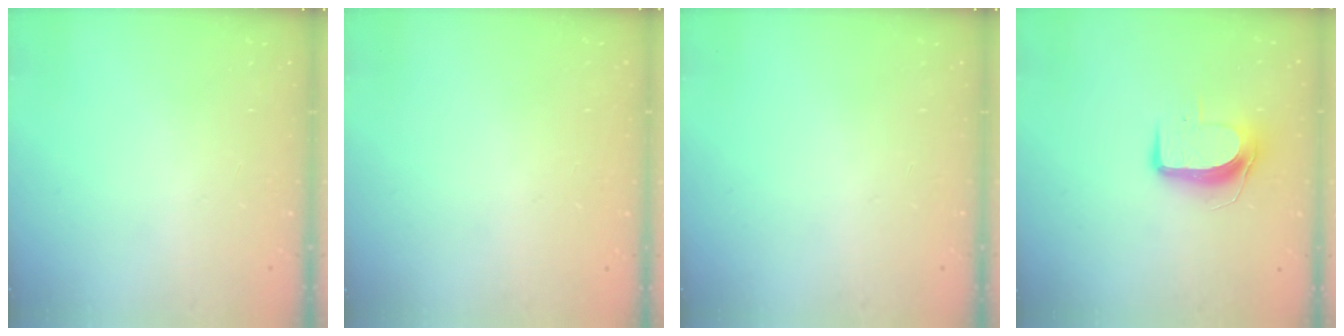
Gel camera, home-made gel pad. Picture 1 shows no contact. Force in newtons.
{"total": 0.0}
{"total": 0.0}
{"total": 9.0, "press": 9.0, "slide": 0.8}